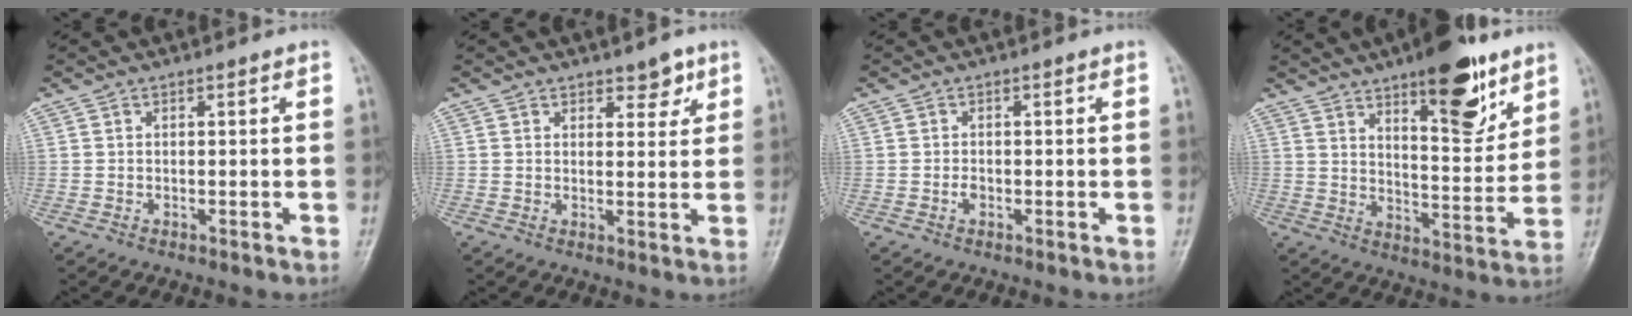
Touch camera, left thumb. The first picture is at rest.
{"total": 3.8, "force": [2.5, 2.1, 1.9], "torque": [0.000, -0.014, 0.034]}
{"total": 1.1, "force": [-0.4, 0.8, 0.7], "torque": [-0.010, 0.002, -0.009]}
{"total": 15.9, "force": [9.7, 5.6, 11.3], "torque": [-0.125, -0.058, 0.147]}